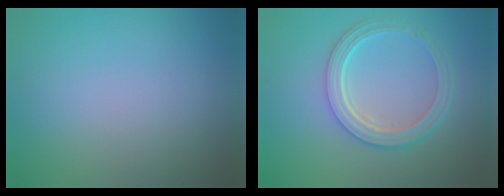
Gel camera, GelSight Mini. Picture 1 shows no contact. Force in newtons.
{"total": 5.0, "press": 3.7, "slide": 3.4}